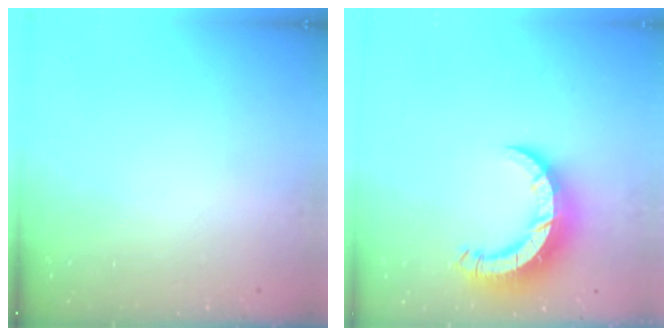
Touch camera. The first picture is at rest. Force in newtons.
{"total": 10.0, "press": 9.9, "slide": 1.2}